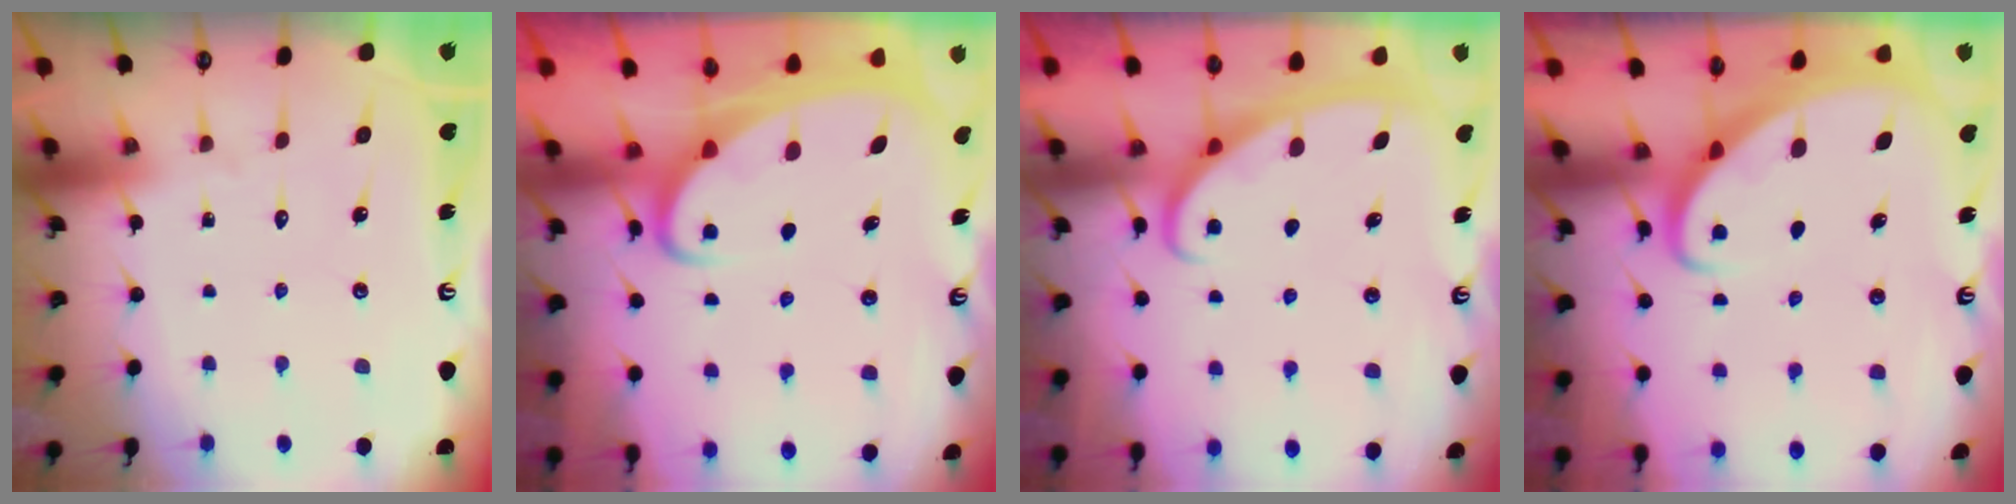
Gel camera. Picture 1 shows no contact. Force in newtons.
{"total": 3.7, "press": 3.7, "slide": 0.4}
{"total": 3.0, "press": 3.0, "slide": 0.4}
{"total": 2.8, "press": 2.8, "slide": 0.4}